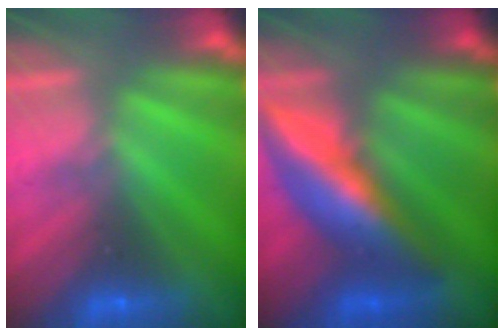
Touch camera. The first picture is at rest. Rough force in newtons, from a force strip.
{"total": 13.7}